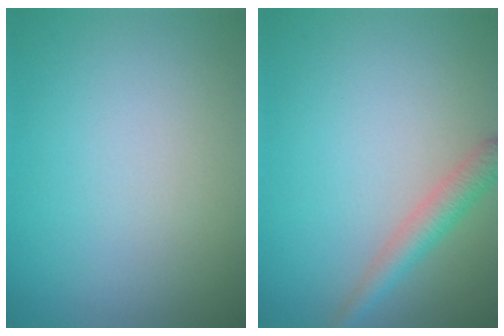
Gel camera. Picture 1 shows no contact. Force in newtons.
{"total": 2.5, "press": 2.5, "slide": 0.1}